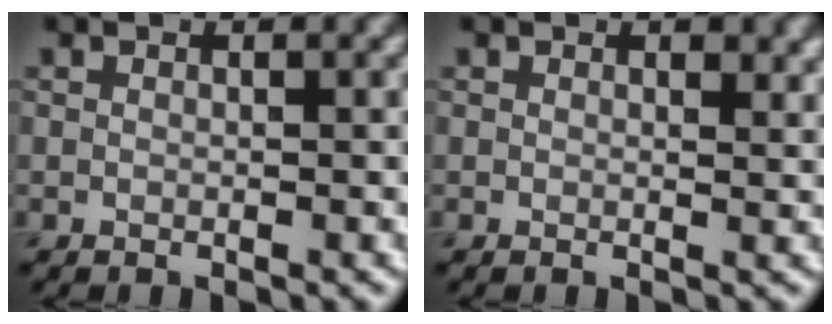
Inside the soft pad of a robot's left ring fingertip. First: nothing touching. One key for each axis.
{"total": 1.1, "fx": 0.7, "fy": 0.5, "fz": 0.8, "tx": -0.007, "ty": -0.003, "tz": 0.012}